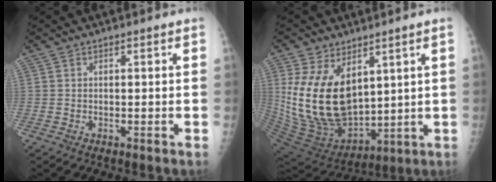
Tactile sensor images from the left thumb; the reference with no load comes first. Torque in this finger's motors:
{"motor_torque": [2.30, 2.33, 1.49, -1.29, 0.27]}